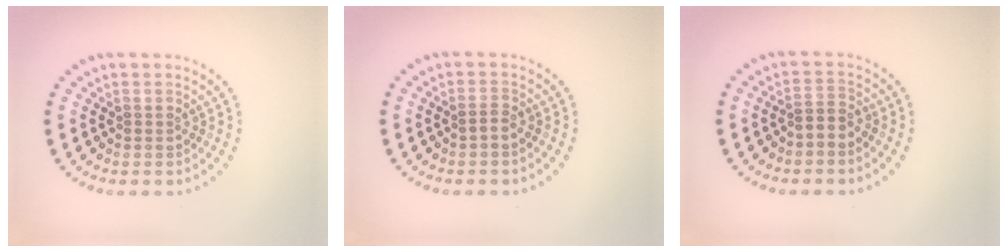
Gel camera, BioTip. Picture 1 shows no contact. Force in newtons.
{"total": 0.9, "press": 0.8, "slide": 0.4}
{"total": 1.8, "press": 1.2, "slide": 1.2}